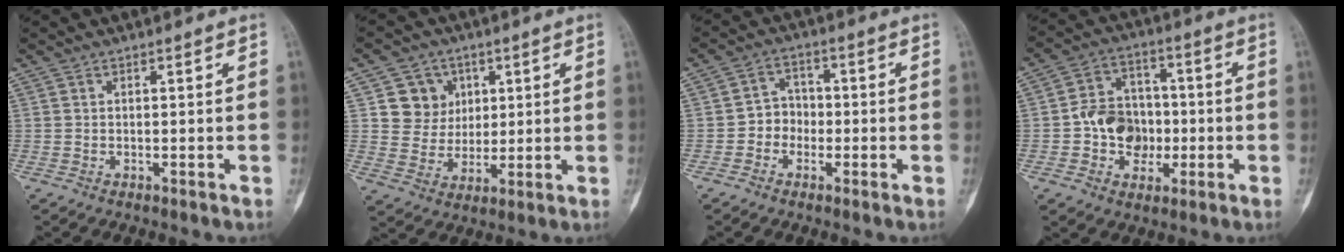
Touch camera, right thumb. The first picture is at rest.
{"total": 8.6, "force": [3.0, 7.8, 1.9], "torque": [0.010, -0.008, 0.053]}
{"total": 4.8, "force": [-1.4, 4.3, 1.8], "torque": [0.001, 0.018, -0.036]}
{"total": 10.6, "force": [-1.6, 8.8, 5.8], "torque": [-0.054, 0.027, -0.031]}